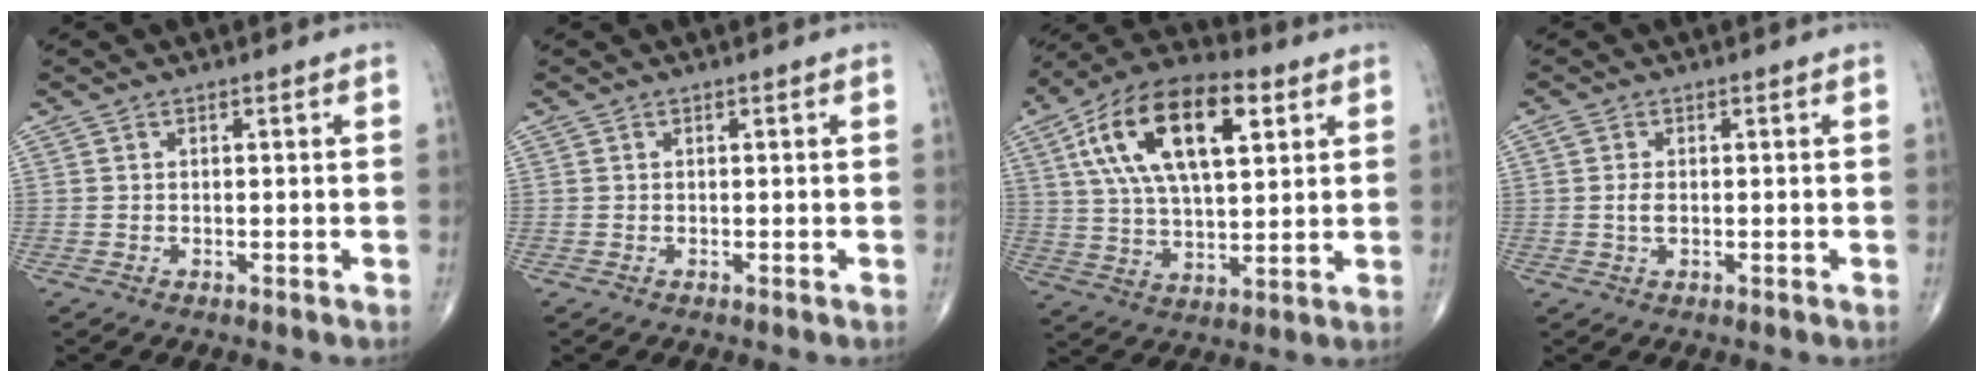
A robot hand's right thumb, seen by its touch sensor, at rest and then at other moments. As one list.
[{"total": 0.0}, {"total": 20.8, "force": [7.4, 9.9, 16.8], "torque": [-0.292, 0.001, 0.124]}, {"total": 2.1, "force": [0.0, 1.1, 1.7], "torque": [-0.040, 0.001, 0.000]}]